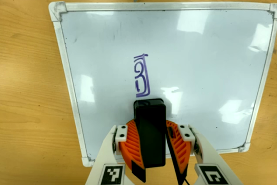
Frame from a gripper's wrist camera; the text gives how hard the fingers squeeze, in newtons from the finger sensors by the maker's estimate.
{"total": 11.5, "left": 10.9, "right": 12.1}